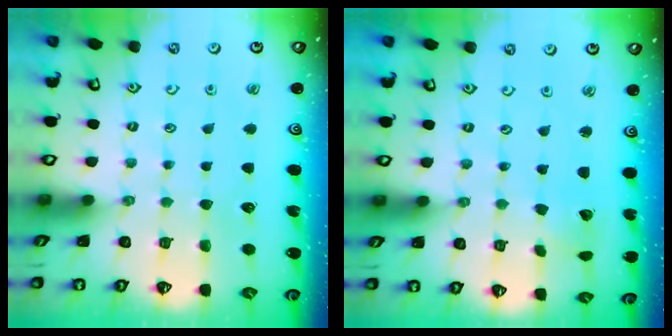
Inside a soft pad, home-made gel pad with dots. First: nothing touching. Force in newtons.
{"total": 2.2, "press": 2.2, "slide": 0.2}